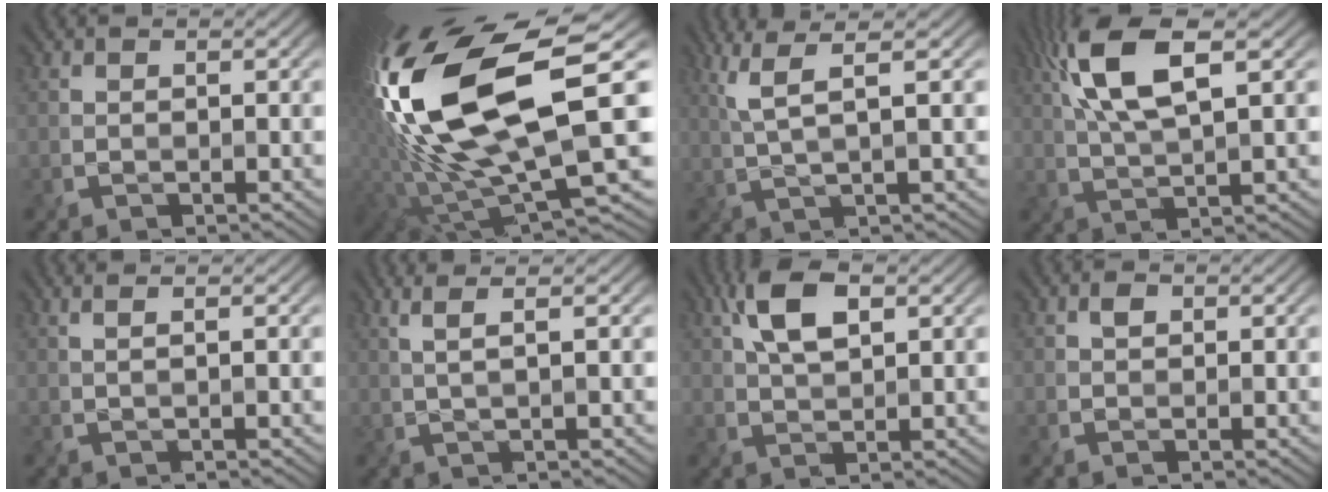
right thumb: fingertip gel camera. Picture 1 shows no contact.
{"total": 20.0, "force": [5.1, 7.5, 17.8], "torque": [-0.384, -0.006, 0.085]}
{"total": 5.1, "force": [2.4, 0.7, 4.5], "torque": [-0.096, 0.012, 0.053]}
{"total": 10.7, "force": [4.4, 3.5, 9.1], "torque": [-0.202, 0.015, 0.080]}
{"total": 1.8, "force": [1.0, 0.3, 1.5], "torque": [-0.007, 0.001, -0.005]}
{"total": 3.2, "force": [1.6, 0.4, 2.7], "torque": [-0.033, 0.005, 0.021]}
{"total": 6.5, "force": [2.6, 3.0, 5.1], "torque": [-0.110, 0.008, 0.048]}
{"total": 1.0, "force": [0.5, 0.8, 0.5], "torque": [-0.007, 0.001, 0.007]}